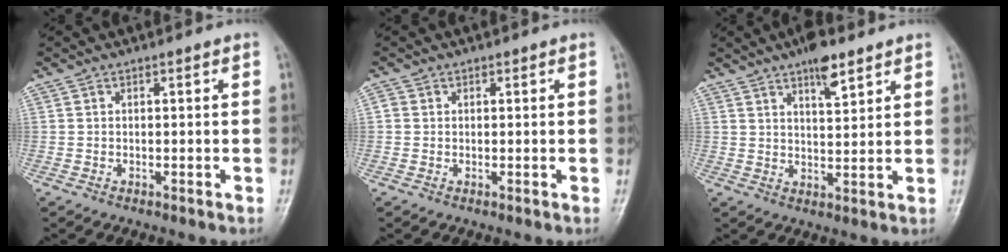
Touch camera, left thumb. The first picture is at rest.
{"total": 1.2, "force": [0.2, 1.1, 0.4], "torque": [0.002, 0.001, 0.000]}
{"total": 6.5, "force": [4.3, 2.2, 4.3], "torque": [-0.053, -0.023, 0.066]}